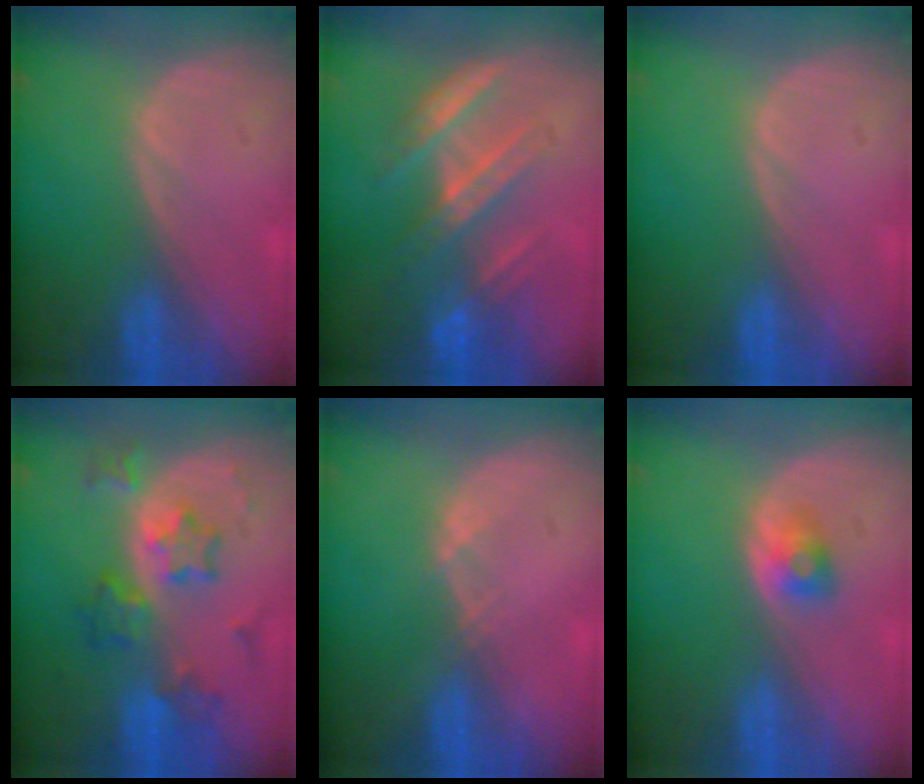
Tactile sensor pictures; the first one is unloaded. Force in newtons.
{"total": 7.1, "press": 6.8, "slide": 1.9}
{"total": 0.0}
{"total": 6.8, "press": 6.8, "slide": 0.2}
{"total": 1.0, "press": 0.8, "slide": 0.5}
{"total": 2.4, "press": 2.3, "slide": 0.8}